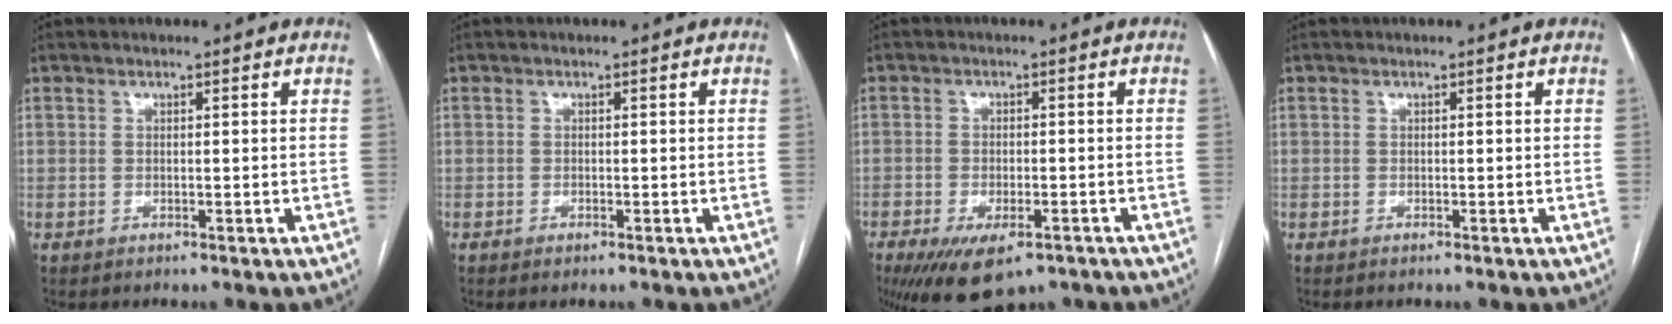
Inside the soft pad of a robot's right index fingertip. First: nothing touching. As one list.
[{"total": 0.6, "force": [-0.5, 0.1, 0.4], "torque": [-0.008, -0.001, -0.006]}, {"total": 10.3, "force": [-6.6, 4.3, 6.6], "torque": [-0.116, -0.014, -0.100]}, {"total": 0.0}]